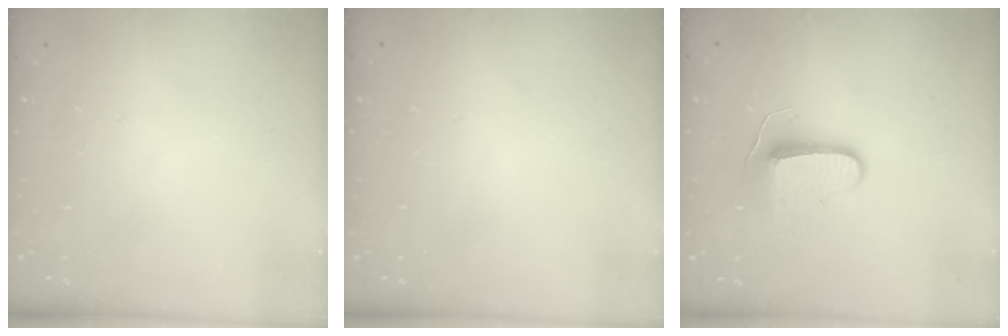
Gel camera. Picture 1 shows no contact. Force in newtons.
{"total": 0.0}
{"total": 8.7, "press": 8.6, "slide": 0.5}